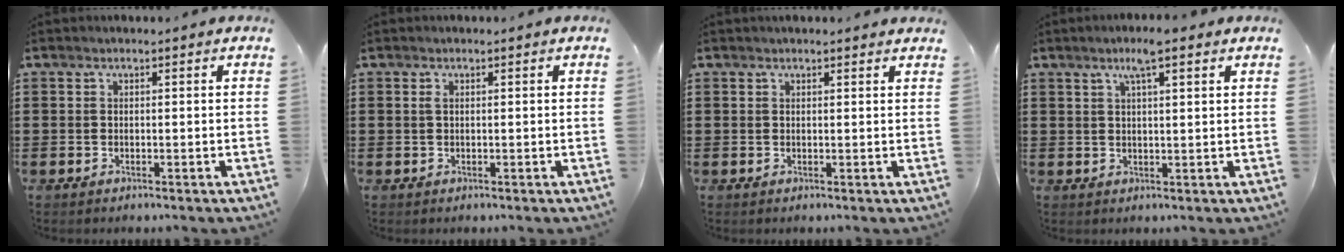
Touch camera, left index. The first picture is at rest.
{"total": 0.7, "force": [0.2, 0.1, 0.7], "torque": [-0.015, -0.001, 0.004]}
{"total": 1.0, "force": [0.9, 0.1, 0.3], "torque": [-0.008, 0.001, 0.018]}
{"total": 4.8, "force": [2.9, 0.4, 3.8], "torque": [-0.071, 0.003, 0.048]}